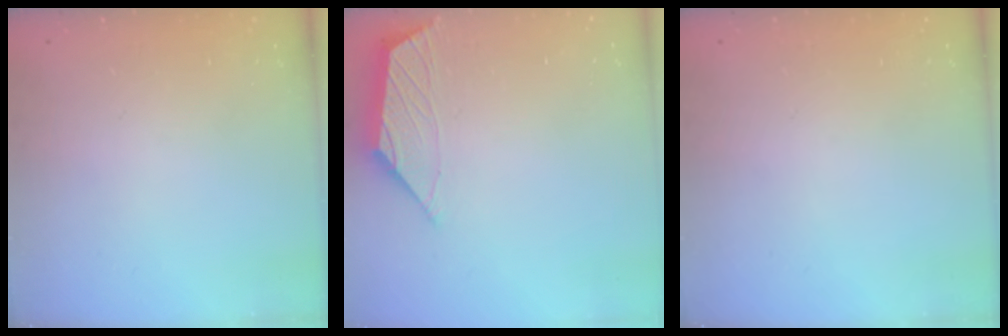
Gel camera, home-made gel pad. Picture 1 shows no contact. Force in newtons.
{"total": 1.4, "press": 1.4, "slide": 0.2}
{"total": 0.0}